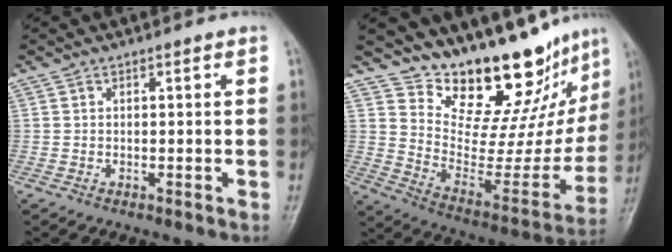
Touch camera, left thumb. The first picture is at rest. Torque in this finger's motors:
{"motor_torque": [0.52, 0.31, -0.37, -0.85, 0.18]}